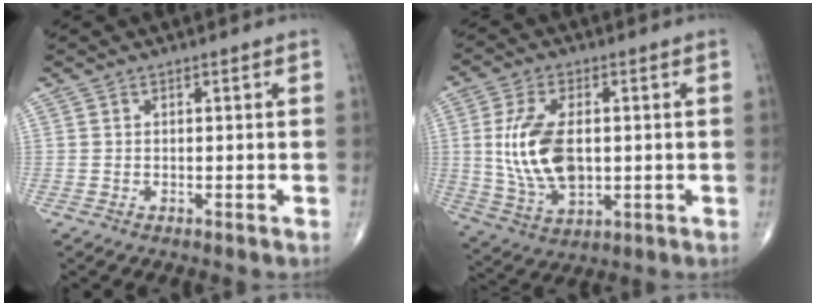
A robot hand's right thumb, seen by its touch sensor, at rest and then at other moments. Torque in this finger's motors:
{"motor_torque": [0.10, 0.67, 0.97, -0.05, 0.33]}